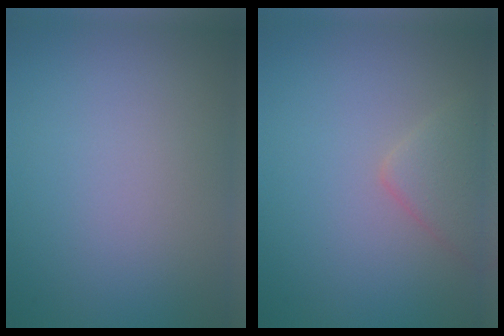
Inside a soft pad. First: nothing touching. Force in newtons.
{"total": 2.6, "press": 2.6, "slide": 0.2}